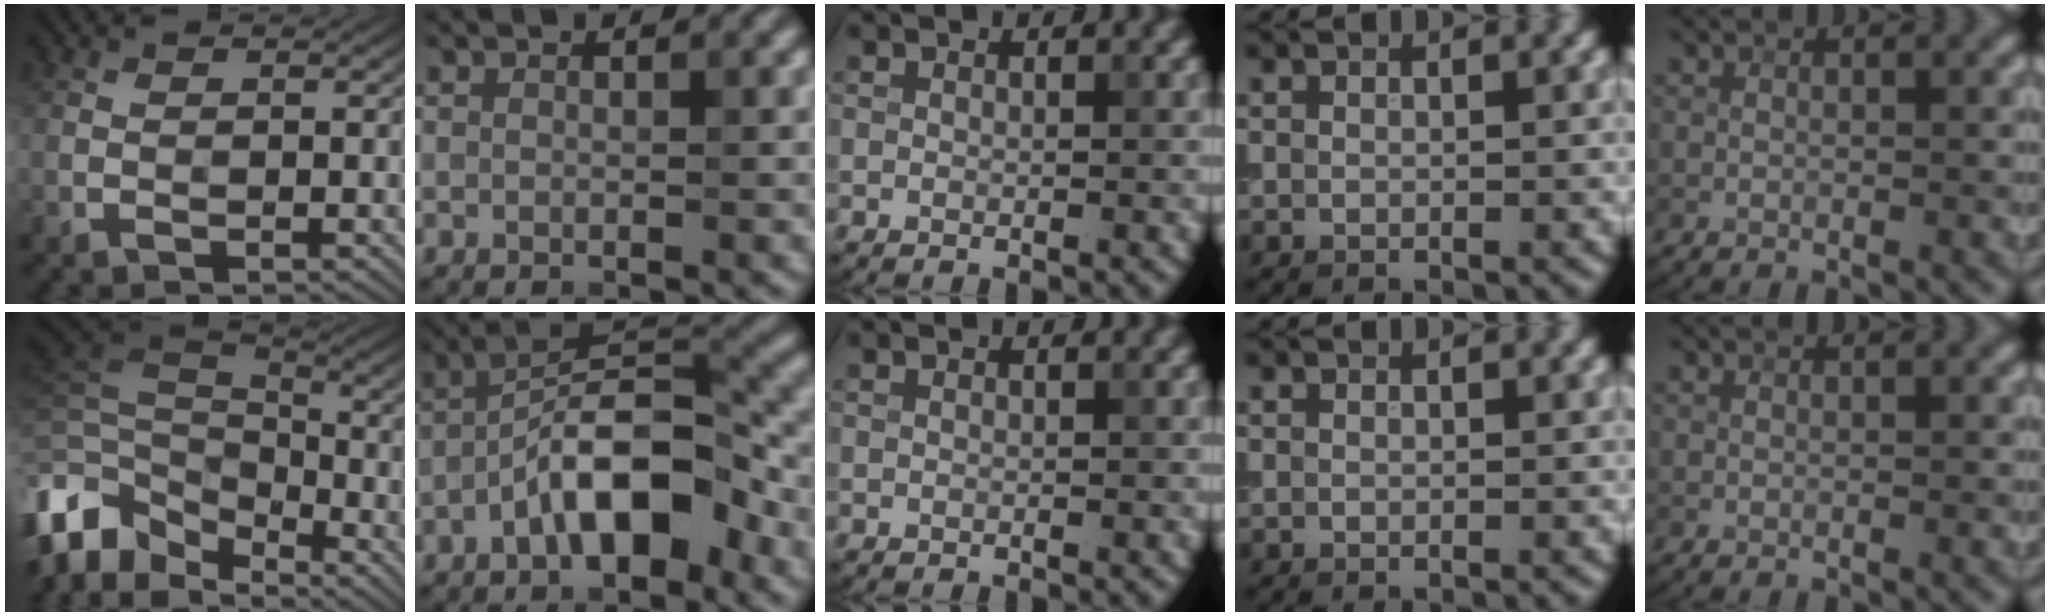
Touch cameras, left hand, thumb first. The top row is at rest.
{"thumb": {"total": 11.3, "force": [-4.2, 7.9, 6.9], "torque": [-0.210, -0.003, -0.074]}, "index": {"total": 7.9, "force": [-3.3, 2.9, 6.6], "torque": [-0.108, 0.023, -0.061]}}